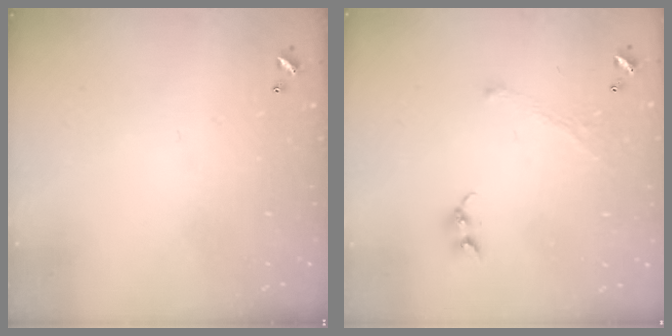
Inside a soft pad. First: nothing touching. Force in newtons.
{"total": 1.3, "press": 1.2, "slide": 0.5}